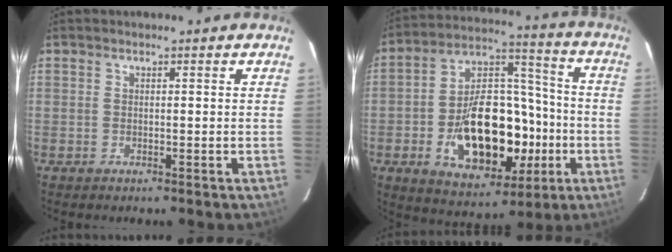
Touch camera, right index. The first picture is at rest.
{"total": 21.9, "force": [-5.9, 12.6, 16.9], "torque": [-0.308, 0.035, -0.076]}